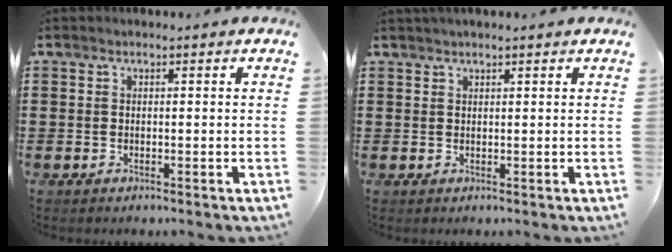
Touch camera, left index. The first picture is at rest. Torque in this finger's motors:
{"motor_torque": [-1.83, -0.07, -0.76, 0.03]}